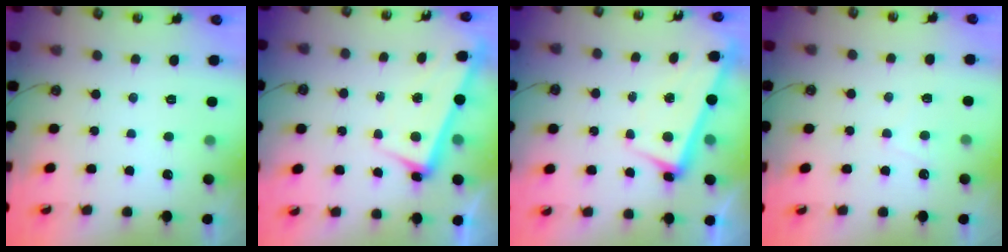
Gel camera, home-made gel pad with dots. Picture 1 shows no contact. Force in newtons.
{"total": 2.5, "press": 2.3, "slide": 0.8}
{"total": 2.6, "press": 2.5, "slide": 0.7}
{"total": 2.2, "press": 2.2, "slide": 0.3}